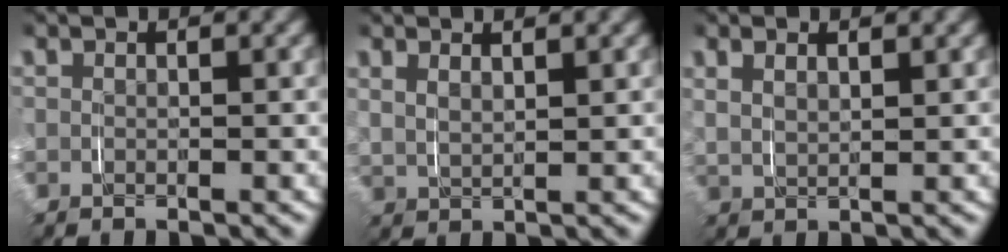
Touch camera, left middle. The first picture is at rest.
{"total": 2.1, "force": [1.5, 0.9, 1.2], "torque": [-0.034, -0.004, 0.034]}
{"total": 2.3, "force": [1.4, 1.1, 1.4], "torque": [-0.035, 0.001, 0.031]}